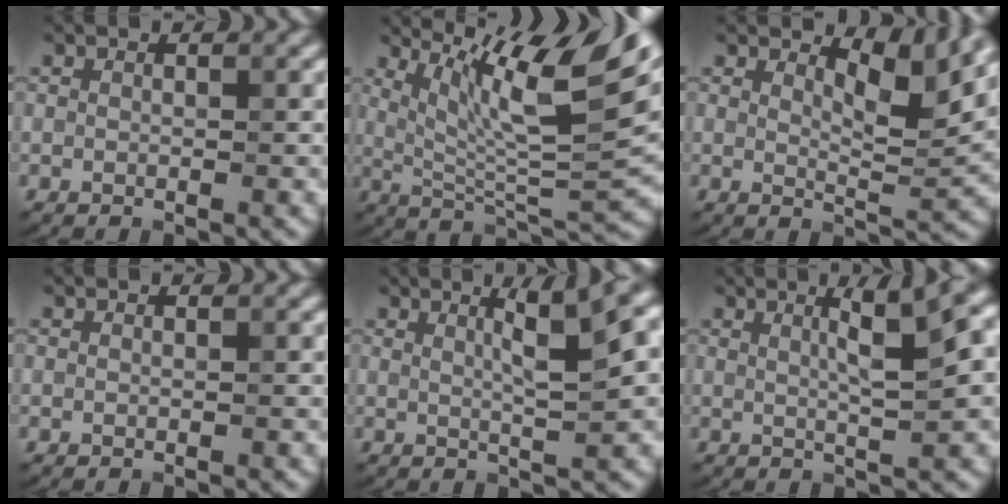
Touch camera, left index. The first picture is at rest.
{"total": 11.9, "force": [6.2, 2.7, 9.8], "torque": [-0.154, 0.006, 0.114]}
{"total": 4.1, "force": [2.7, 0.9, 2.9], "torque": [-0.049, -0.007, 0.039]}
{"total": 0.0}
{"total": 5.8, "force": [2.0, 1.1, 5.3], "torque": [-0.066, 0.012, 0.028]}
{"total": 6.3, "force": [1.9, 1.4, 5.8], "torque": [-0.065, 0.018, 0.025]}